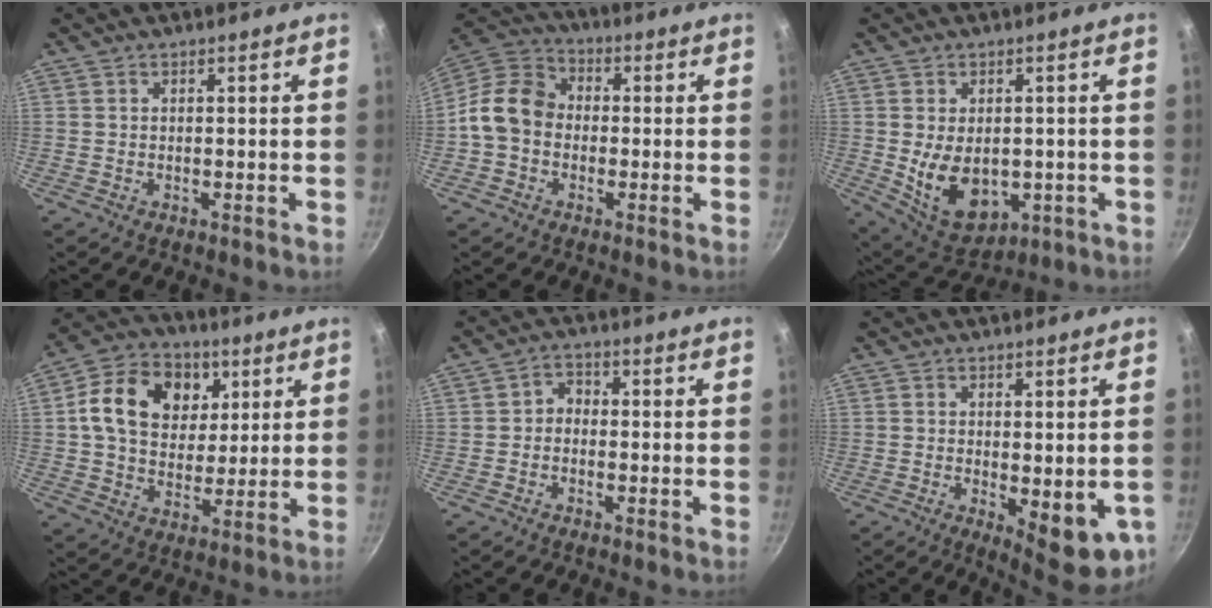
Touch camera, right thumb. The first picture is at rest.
{"total": 11.1, "force": [-1.2, 9.0, 6.3], "torque": [-0.083, 0.030, -0.047]}
{"total": 11.8, "force": [-1.0, 8.0, 8.7], "torque": [-0.120, -0.014, 0.013]}
{"total": 17.0, "force": [5.0, 12.9, 9.9], "torque": [-0.146, -0.001, 0.074]}
{"total": 2.7, "force": [-0.8, 2.2, 1.4], "torque": [-0.014, 0.015, -0.023]}
{"total": 10.4, "force": [-1.9, 4.0, 9.4], "torque": [-0.099, -0.013, -0.014]}